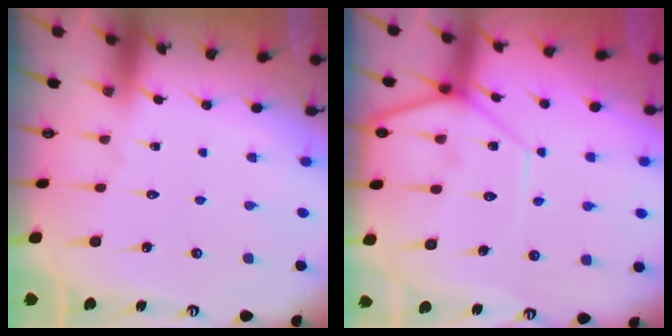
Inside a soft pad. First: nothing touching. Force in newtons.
{"total": 10.3, "press": 10.2, "slide": 1.1}